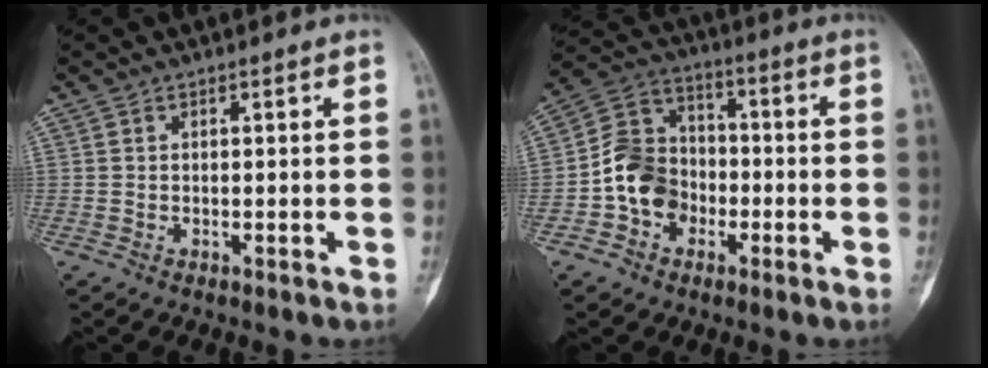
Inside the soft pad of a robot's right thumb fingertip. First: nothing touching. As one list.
[{"total": 10.8, "force": [-3.0, 9.0, 5.2], "torque": [-0.073, 0.043, -0.063]}]